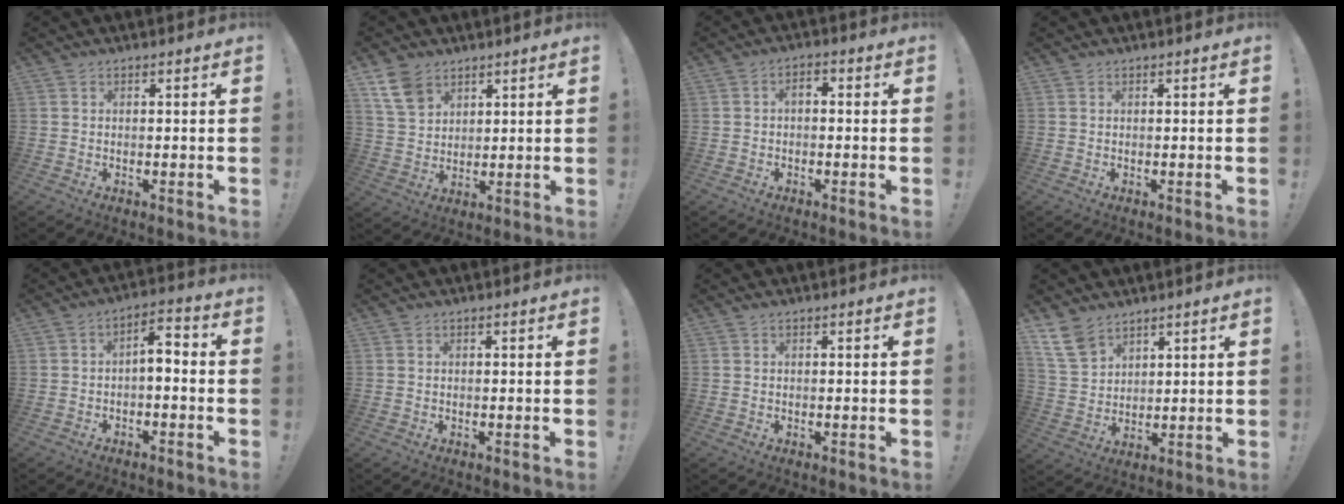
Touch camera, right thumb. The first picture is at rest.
{"total": 9.6, "force": [6.1, 6.2, 4.0], "torque": [-0.067, -0.025, 0.121]}
{"total": 2.4, "force": [-0.9, 1.2, 1.8], "torque": [-0.031, 0.007, -0.018]}
{"total": 0.0}
{"total": 5.2, "force": [-1.7, 2.5, 4.2], "torque": [-0.057, 0.006, -0.031]}
{"total": 0.0}
{"total": 0.0}
{"total": 10.7, "force": [7.6, 6.4, 4.0], "torque": [-0.073, -0.040, 0.151]}